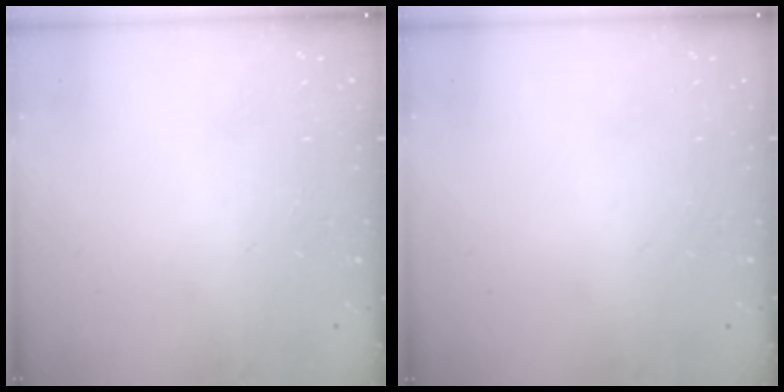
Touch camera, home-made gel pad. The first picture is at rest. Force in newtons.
{"total": 0.0}